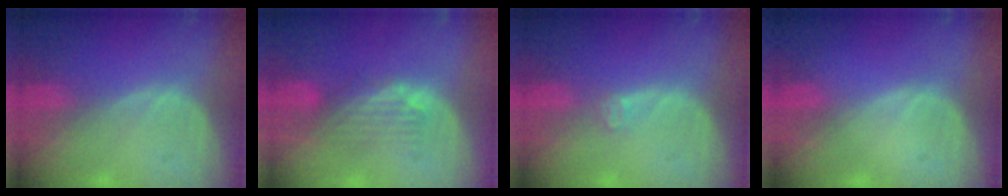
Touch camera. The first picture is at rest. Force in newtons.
{"total": 4.5, "press": 3.9, "slide": 2.2}
{"total": 1.5, "press": 1.2, "slide": 0.9}
{"total": 0.0}